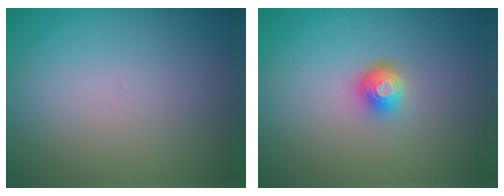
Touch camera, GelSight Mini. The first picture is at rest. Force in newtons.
{"total": 2.0, "press": 1.5, "slide": 1.4}